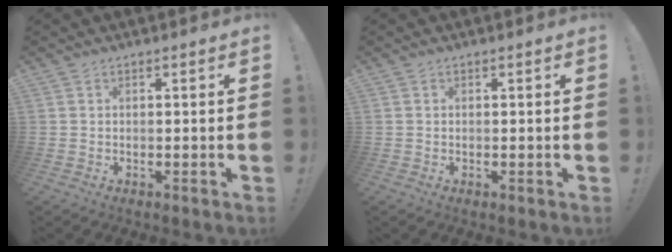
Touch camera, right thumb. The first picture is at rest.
{"total": 0.0}